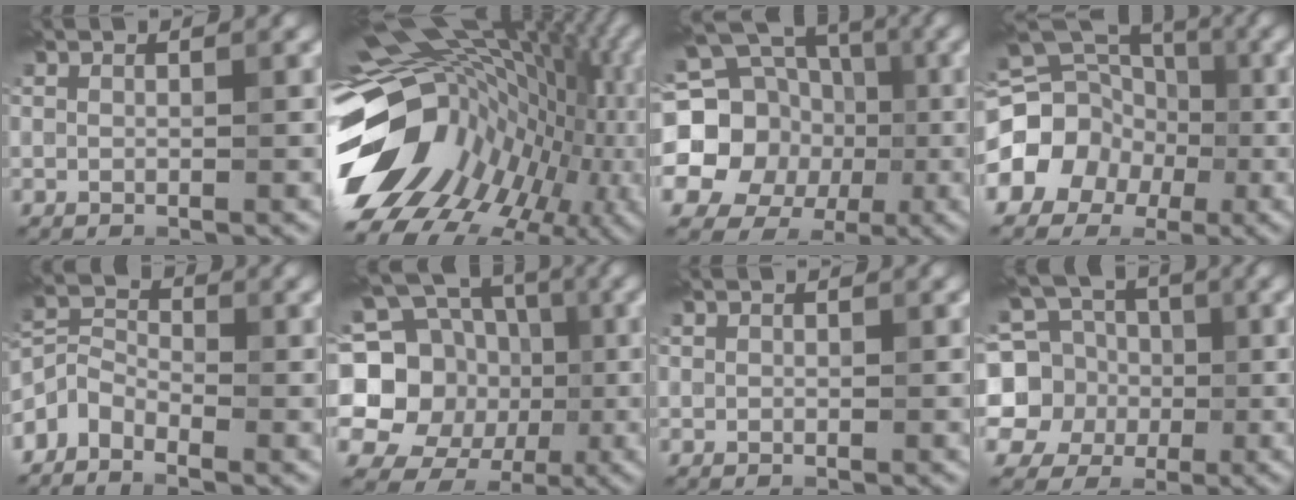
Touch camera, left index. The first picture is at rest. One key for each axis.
{"total": 16.5, "fx": -1.4, "fy": 11.9, "fz": 11.4, "tx": -0.167, "ty": -0.008, "tz": 0.002}
{"total": 16.4, "fx": 0.0, "fy": 14.9, "fz": 6.9, "tx": -0.159, "ty": 0.021, "tz": -0.022}
{"total": 13.3, "fx": -4.0, "fy": 11.9, "fz": 4.3, "tx": -0.105, "ty": -0.004, "tz": -0.091}
{"total": 3.2, "fx": -2.9, "fy": 1.3, "fz": 0.7, "tx": -0.015, "ty": 0.007, "tz": -0.070}
{"total": 13.7, "fx": 0.0, "fy": 12.4, "fz": 5.7, "tx": -0.140, "ty": 0.027, "tz": -0.010}
{"total": 0.0}
{"total": 7.2, "fx": -0.3, "fy": 6.7, "fz": 2.6, "tx": -0.055, "ty": 0.020, "tz": -0.041}